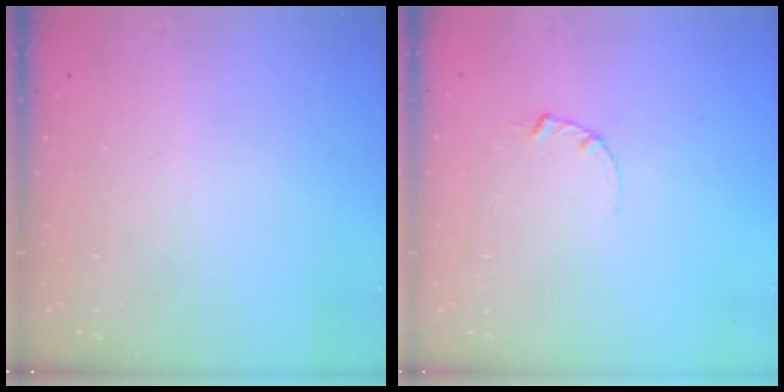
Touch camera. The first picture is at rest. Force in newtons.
{"total": 2.5, "press": 2.5, "slide": 0.3}